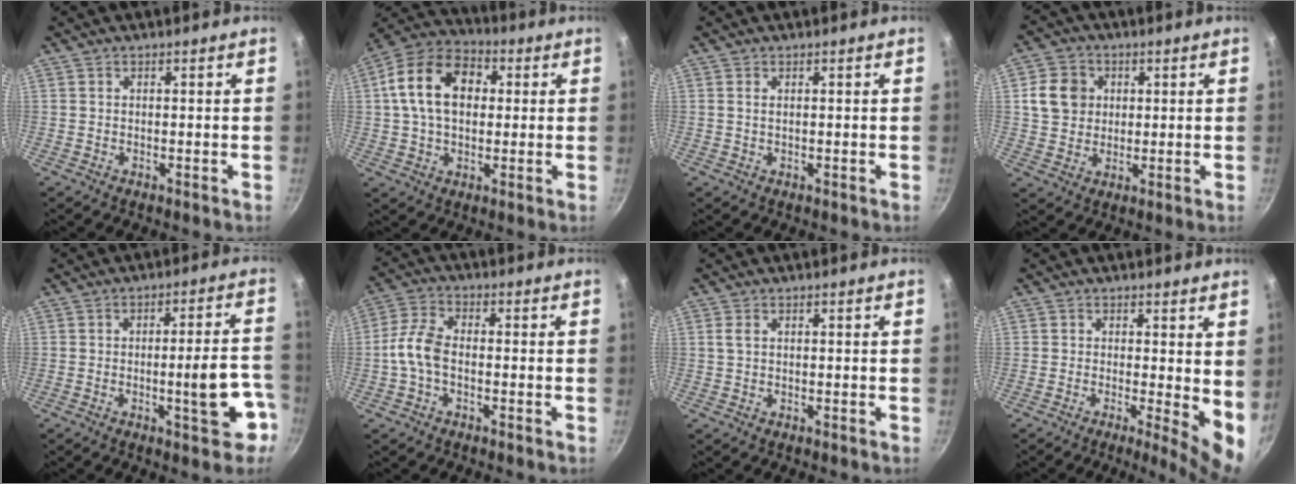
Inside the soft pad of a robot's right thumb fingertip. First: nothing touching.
{"total": 15.4, "force": [2.6, 10.6, 10.8], "torque": [-0.162, 0.024, 0.027]}
{"total": 0.9, "force": [0.3, 0.4, 0.7], "torque": [-0.014, 0.001, 0.004]}
{"total": 8.2, "force": [1.8, 7.2, 3.5], "torque": [-0.035, 0.003, 0.029]}
{"total": 10.3, "force": [-3.8, 2.8, 9.1], "torque": [-0.105, 0.036, -0.046]}
{"total": 6.5, "force": [-1.4, 3.7, 5.1], "torque": [-0.107, 0.029, -0.039]}
{"total": 1.2, "force": [0.3, 0.6, 1.0], "torque": [-0.020, 0.002, 0.005]}
{"total": 6.8, "force": [-0.1, 2.0, 6.5], "torque": [-0.078, -0.015, -0.002]}